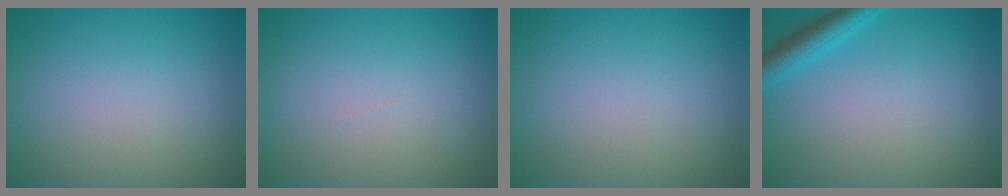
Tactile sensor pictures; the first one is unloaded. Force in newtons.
{"total": 0.0}
{"total": 0.0}
{"total": 2.8, "press": 2.8, "slide": 0.2}